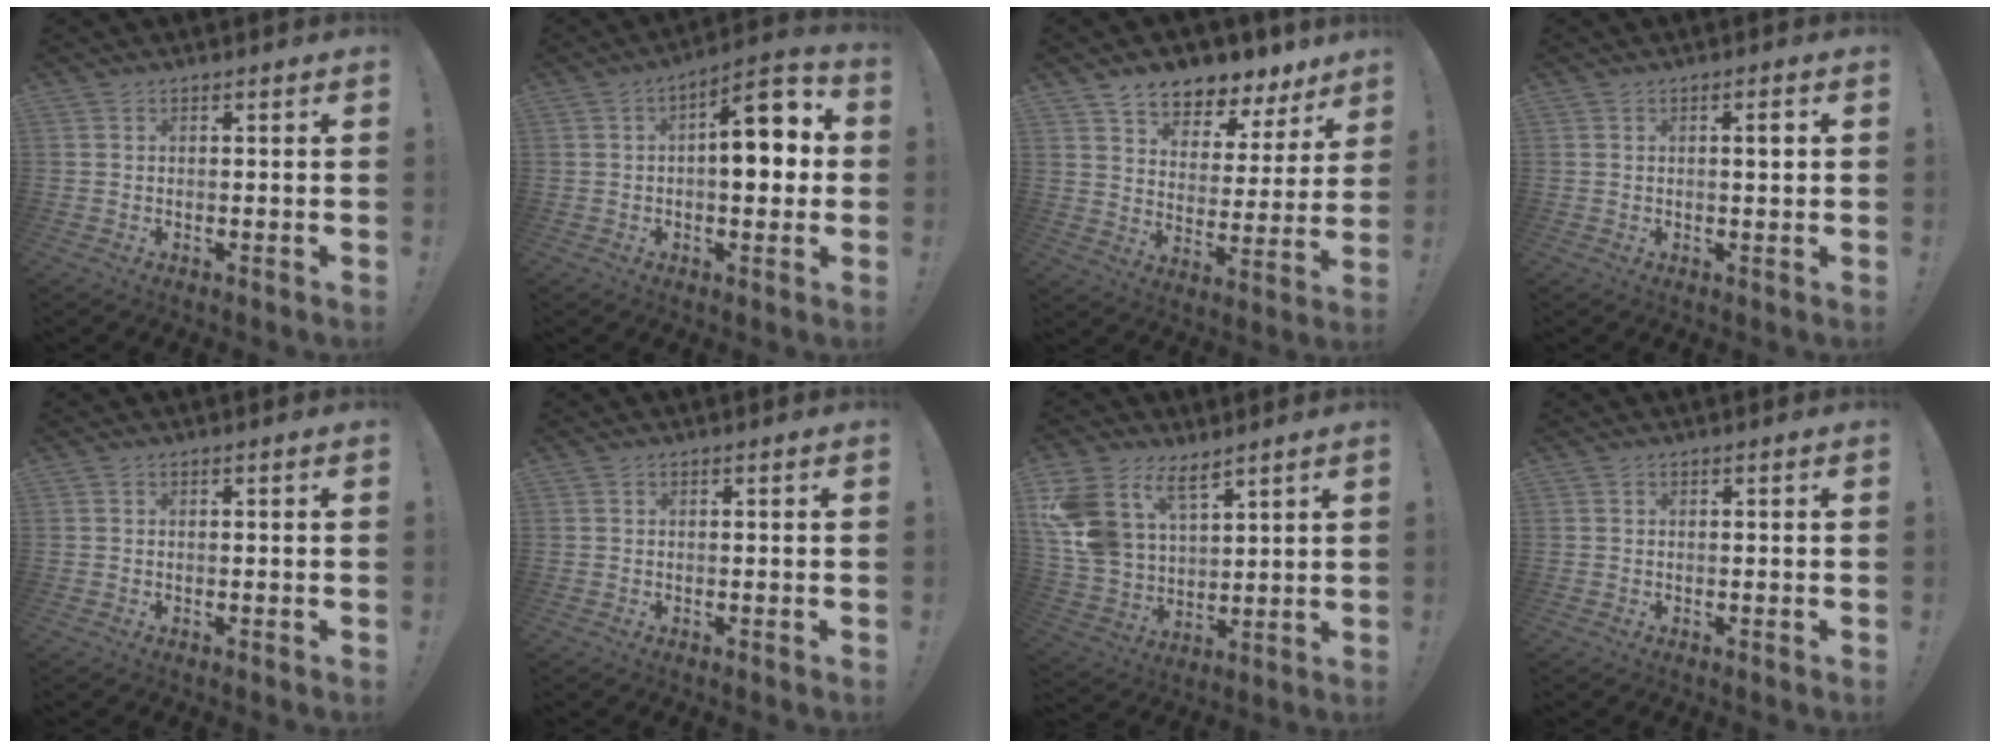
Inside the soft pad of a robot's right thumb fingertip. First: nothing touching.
{"total": 12.7, "force": [1.0, 5.9, 11.2], "torque": [-0.140, 0.003, 0.011]}
{"total": 7.8, "force": [6.5, 3.7, 2.1], "torque": [-0.031, -0.064, 0.119]}
{"total": 2.4, "force": [0.4, 0.2, 2.4], "torque": [-0.023, -0.005, -0.002]}
{"total": 0.0}
{"total": 0.0}
{"total": 13.9, "force": [8.7, 8.9, 6.4], "torque": [-0.150, -0.051, 0.171]}
{"total": 0.0}